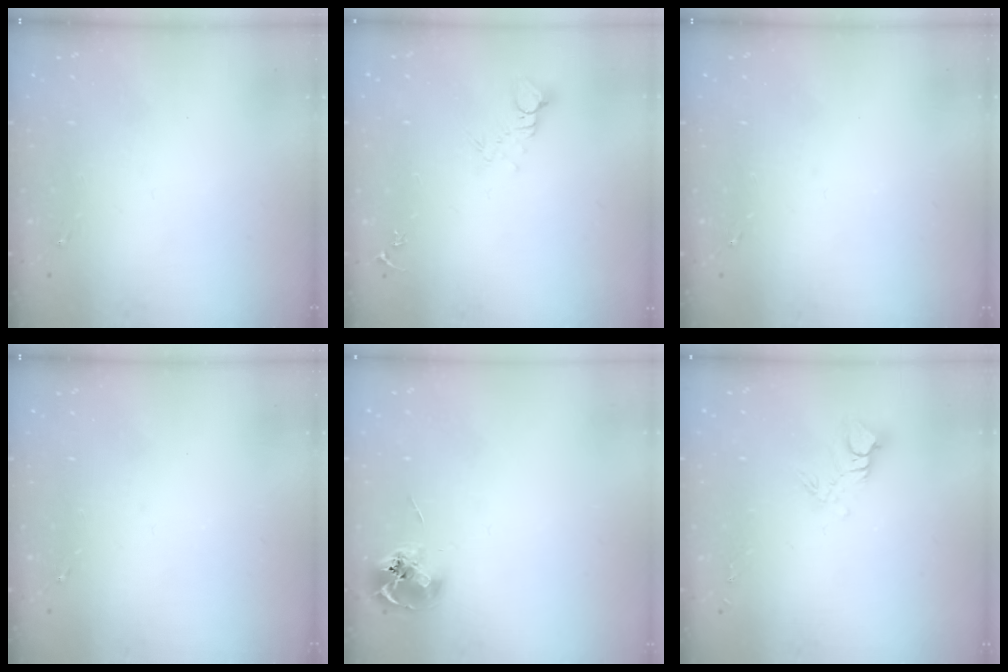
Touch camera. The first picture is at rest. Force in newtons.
{"total": 5.5, "press": 5.5, "slide": 0.4}
{"total": 0.0}
{"total": 0.0}
{"total": 9.0, "press": 8.9, "slide": 0.8}
{"total": 8.6, "press": 8.6, "slide": 0.9}